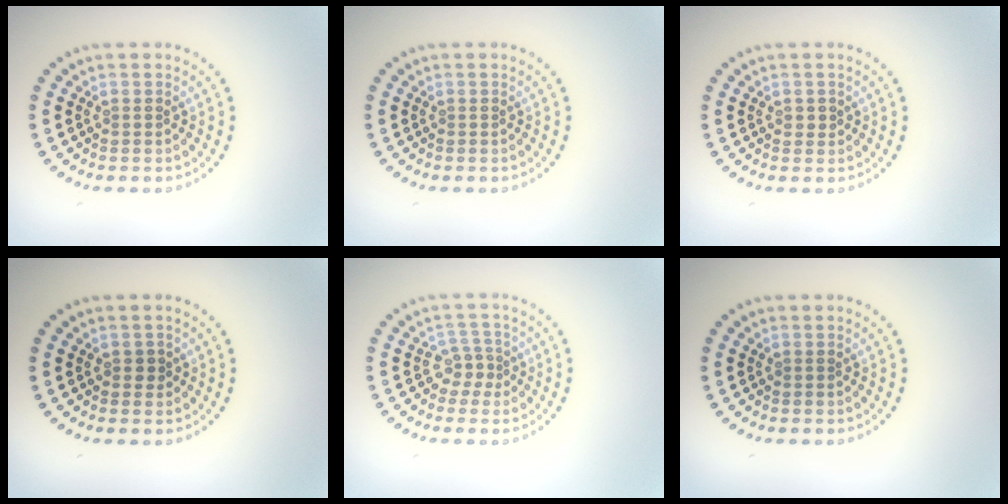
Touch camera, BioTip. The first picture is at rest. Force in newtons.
{"total": 0.0}
{"total": 0.9, "press": 0.9, "slide": 0.2}
{"total": 0.8, "press": 0.7, "slide": 0.4}
{"total": 2.0, "press": 1.5, "slide": 1.3}
{"total": 0.0}